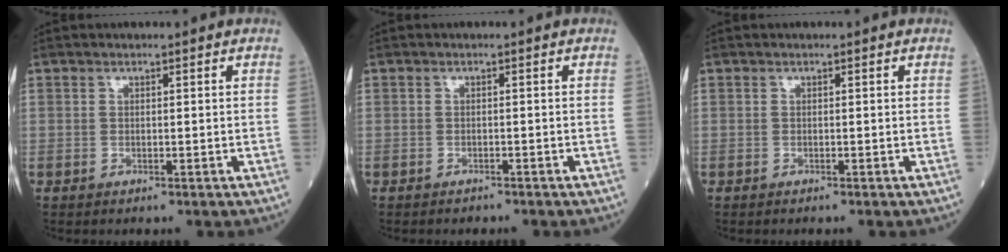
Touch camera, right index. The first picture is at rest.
{"total": 0.8, "force": [-0.8, 0.2, 0.0], "torque": [-0.004, -0.002, -0.014]}
{"total": 0.0}